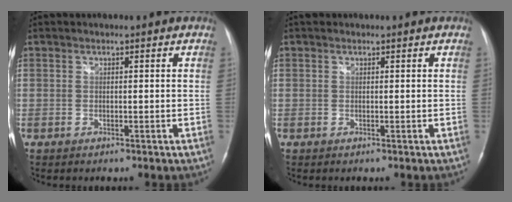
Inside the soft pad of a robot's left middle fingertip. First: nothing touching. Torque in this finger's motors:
{"motor_torque": [0.14, -0.07, -0.03, 0.01]}